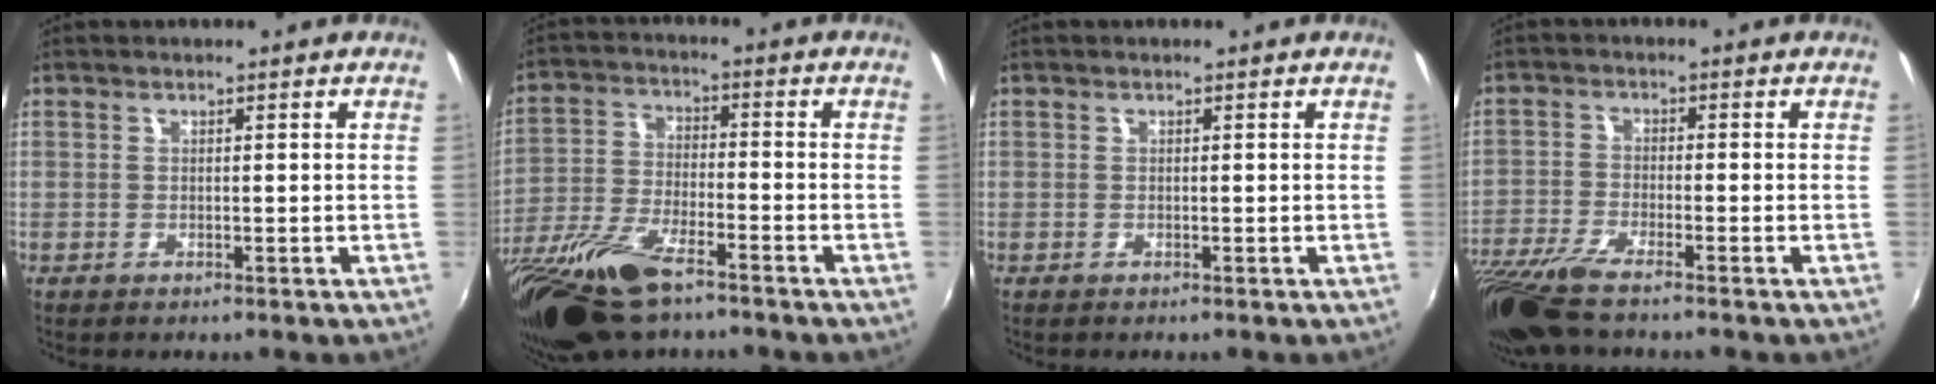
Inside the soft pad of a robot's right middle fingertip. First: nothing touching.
{"total": 17.2, "force": [-12.0, 5.4, 11.1], "torque": [-0.242, -0.039, -0.229]}
{"total": 0.0}
{"total": 11.0, "force": [-8.8, 1.4, 6.6], "torque": [-0.155, -0.040, -0.166]}